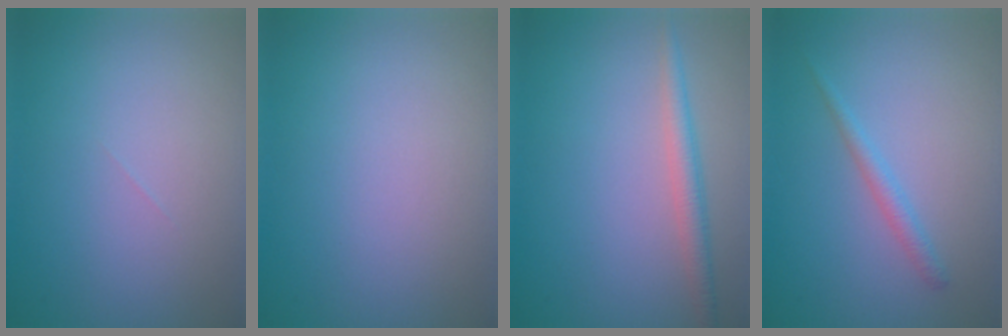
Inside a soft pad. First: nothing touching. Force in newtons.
{"total": 0.0}
{"total": 2.4, "press": 2.4, "slide": 0.0}
{"total": 1.4, "press": 1.4, "slide": 0.1}